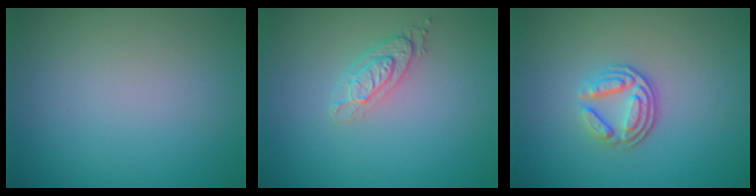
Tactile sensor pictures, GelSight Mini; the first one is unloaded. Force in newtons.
{"total": 2.8, "press": 2.2, "slide": 1.7}
{"total": 3.5, "press": 2.7, "slide": 2.2}